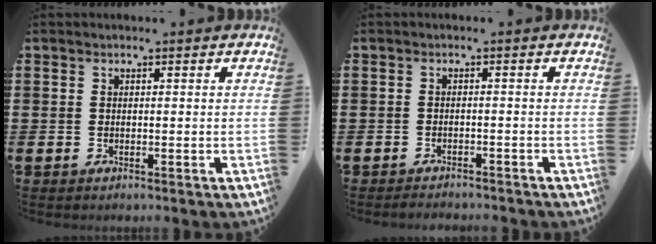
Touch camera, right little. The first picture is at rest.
{"total": 1.2, "force": [-1.2, 0.0, 0.0], "torque": [-0.005, 0.000, -0.025]}